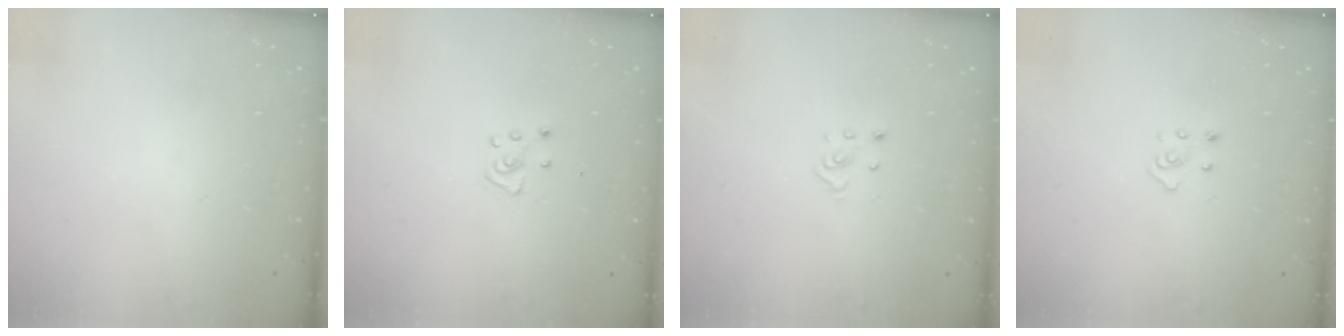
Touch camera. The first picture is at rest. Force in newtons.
{"total": 4.6, "press": 4.6, "slide": 0.5}
{"total": 2.3, "press": 2.3, "slide": 0.2}
{"total": 2.5, "press": 2.4, "slide": 0.3}